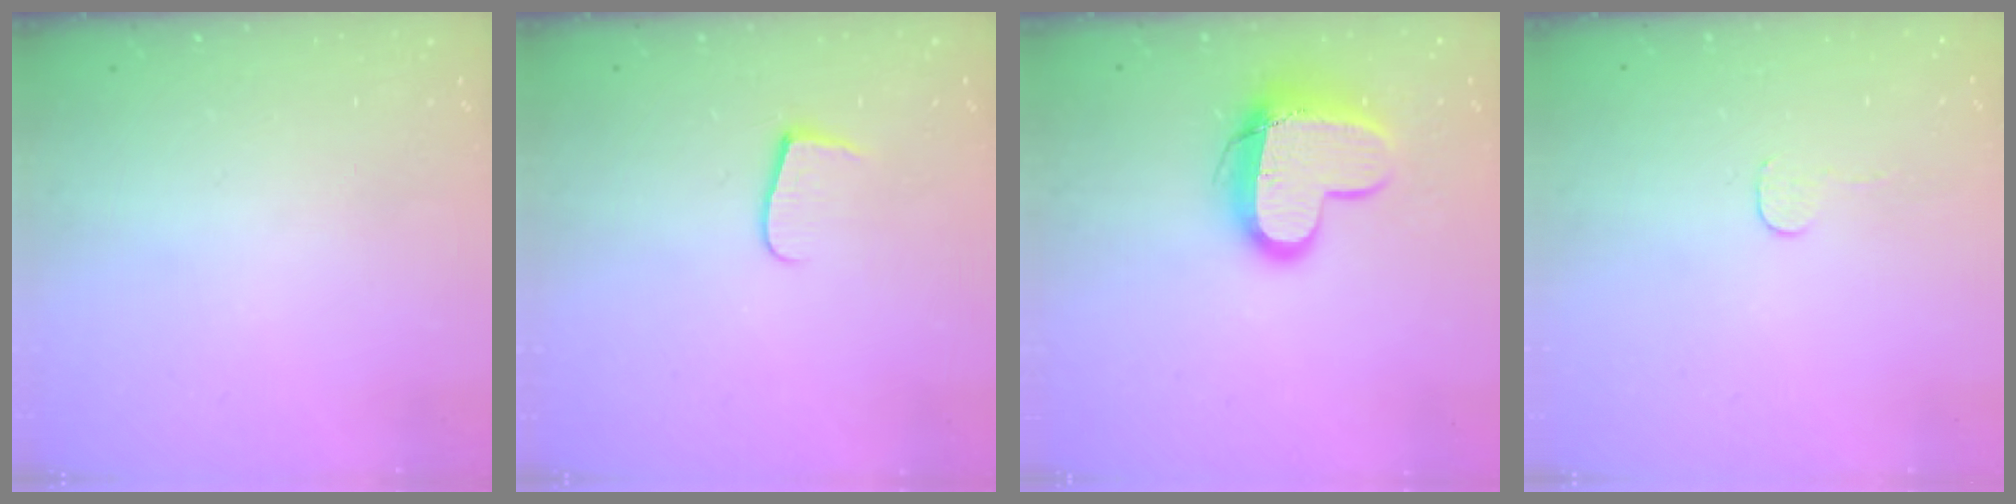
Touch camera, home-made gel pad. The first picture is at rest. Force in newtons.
{"total": 6.2, "press": 6.2, "slide": 0.6}
{"total": 13.1, "press": 13.0, "slide": 1.1}
{"total": 2.7, "press": 2.7, "slide": 0.2}